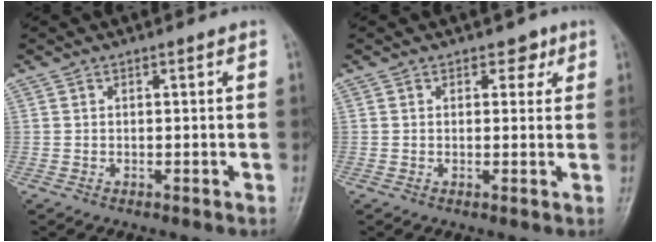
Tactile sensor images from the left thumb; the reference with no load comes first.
{"total": 2.5, "force": [1.4, 1.8, 1.1], "torque": [0.007, -0.004, 0.012]}